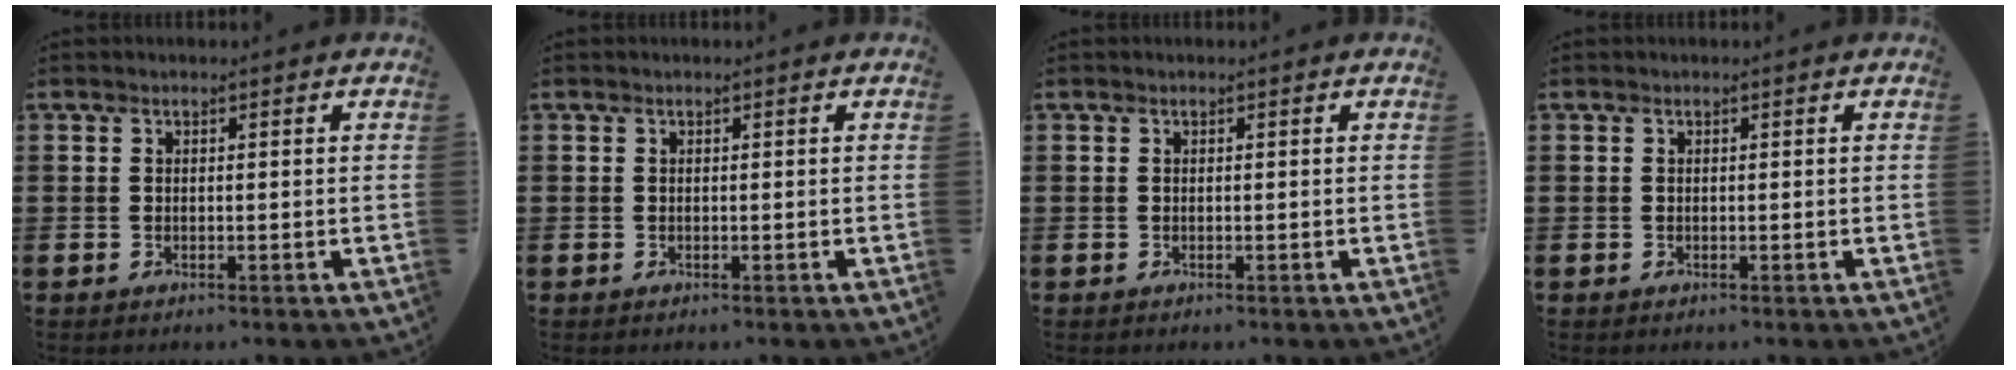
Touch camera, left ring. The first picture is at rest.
{"total": 0.0}
{"total": 0.0}
{"total": 0.0}